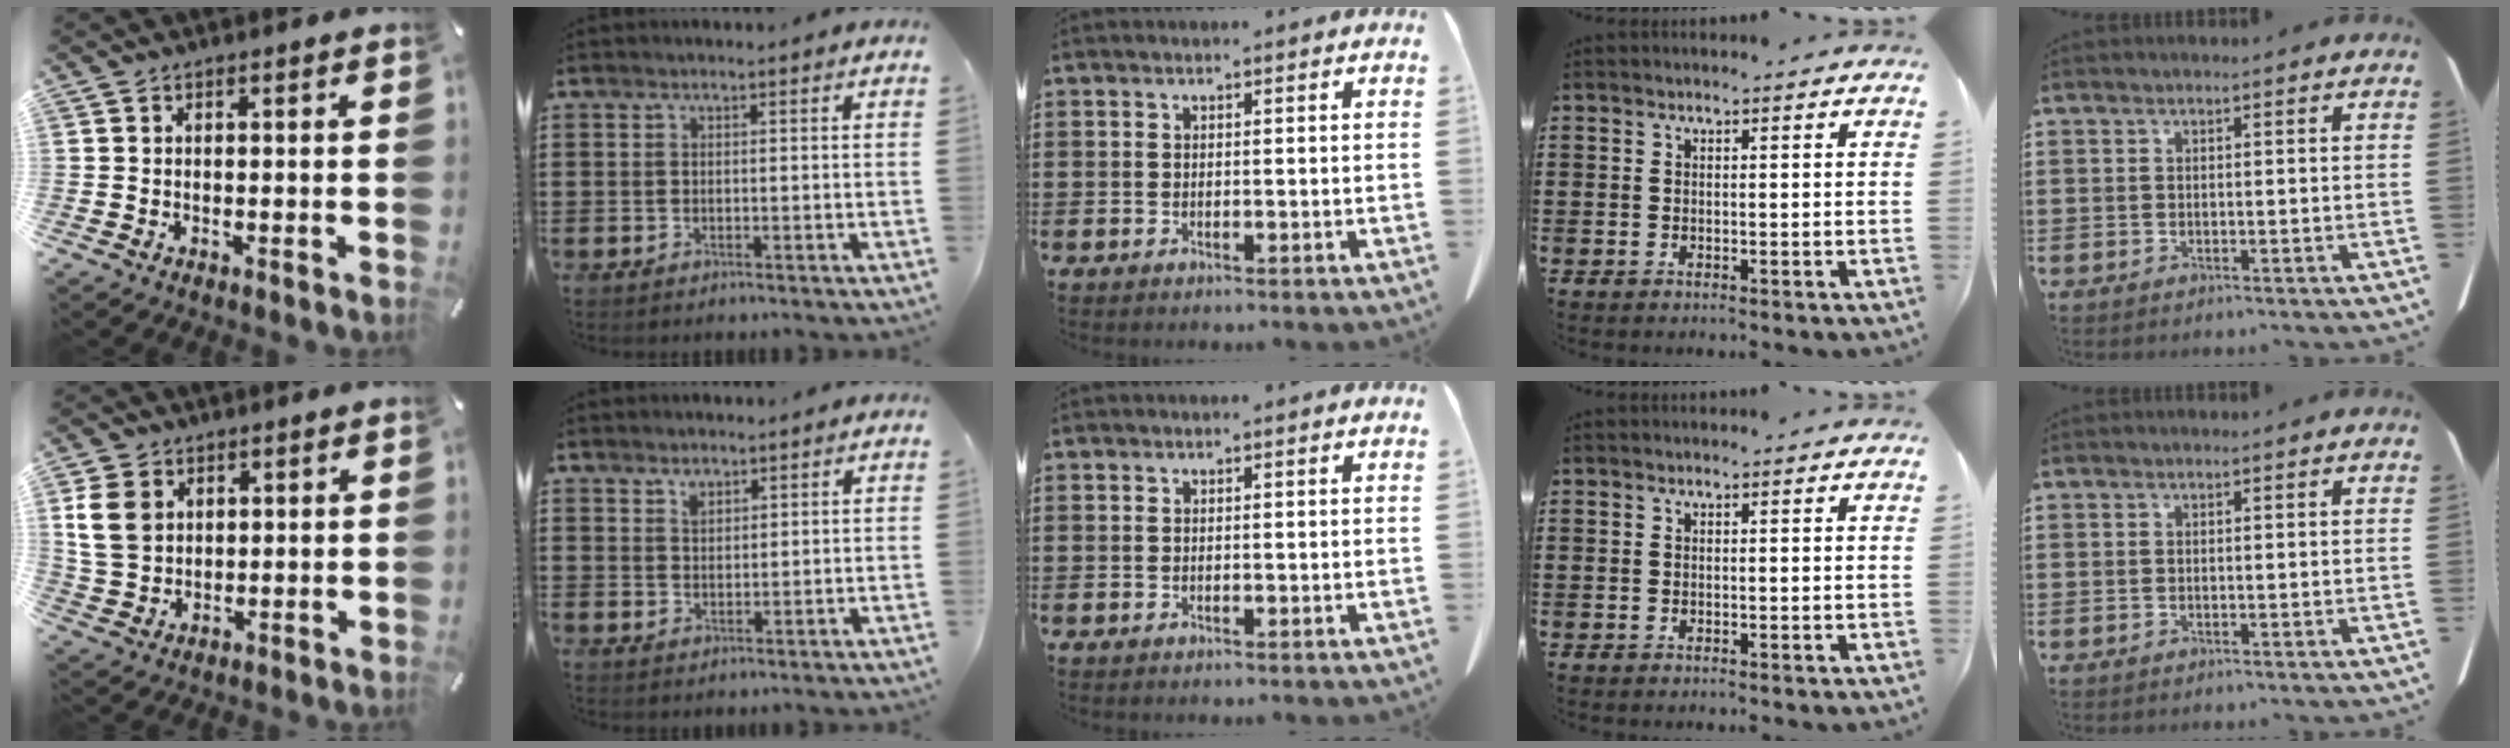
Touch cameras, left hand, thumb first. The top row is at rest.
{"thumb": {"total": 8.7, "force": [2.5, 7.3, 4.0], "torque": [-0.104, 0.009, 0.048]}, "index": {"total": 2.5, "force": [1.9, 1.5, 0.7], "torque": [-0.009, -0.003, 0.035]}}